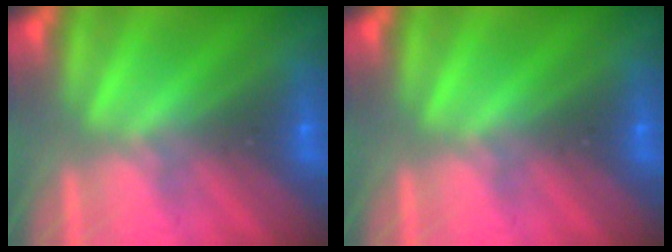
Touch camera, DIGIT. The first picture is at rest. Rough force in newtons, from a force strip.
{"total": 0.0}